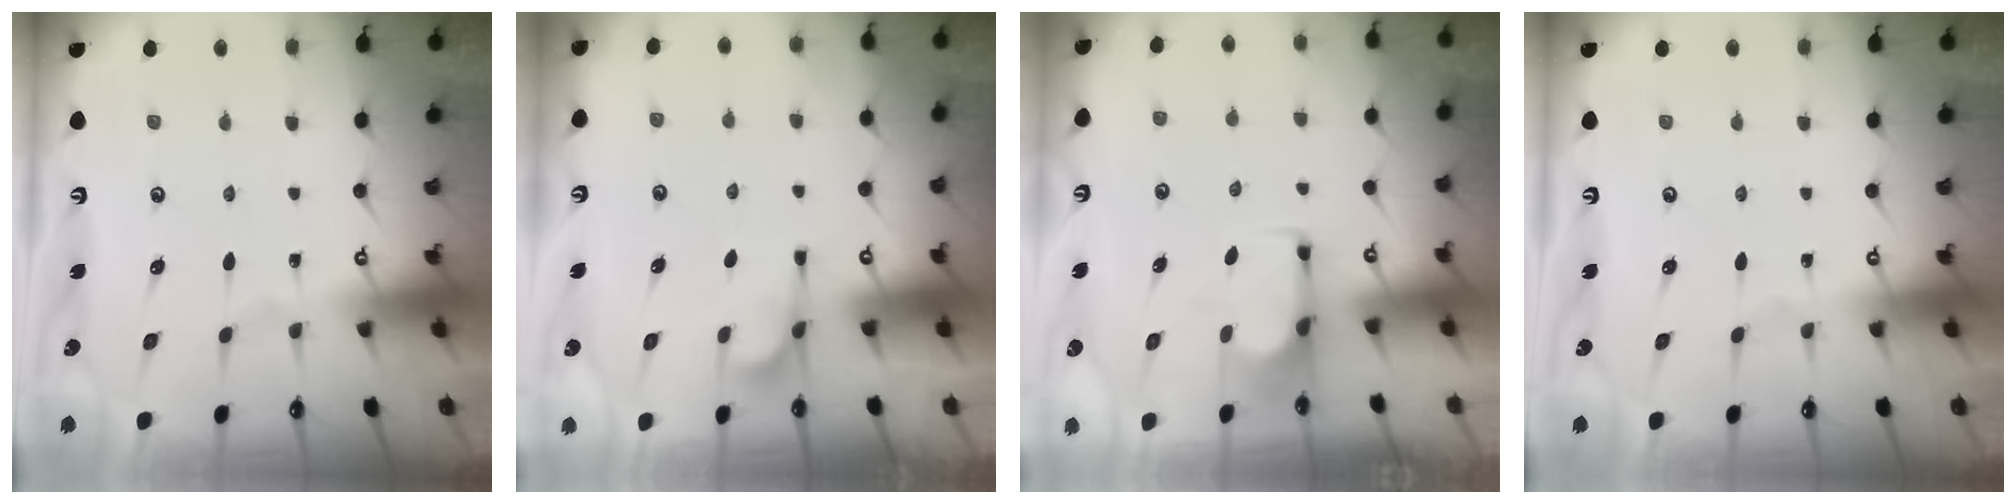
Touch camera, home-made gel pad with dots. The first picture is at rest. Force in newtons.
{"total": 2.5, "press": 2.2, "slide": 1.2}
{"total": 2.3, "press": 2.2, "slide": 0.9}
{"total": 0.0}